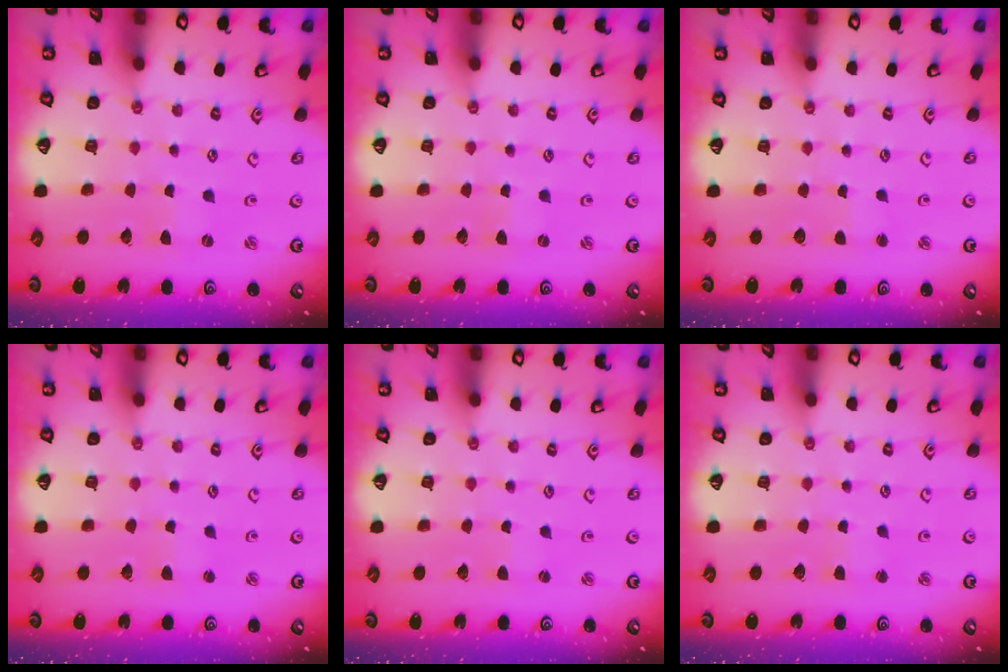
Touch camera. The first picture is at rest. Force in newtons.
{"total": 0.0}
{"total": 1.6, "press": 1.6, "slide": 0.3}
{"total": 2.2, "press": 2.2, "slide": 0.3}
{"total": 1.6, "press": 1.6, "slide": 0.4}
{"total": 2.2, "press": 2.2, "slide": 0.2}